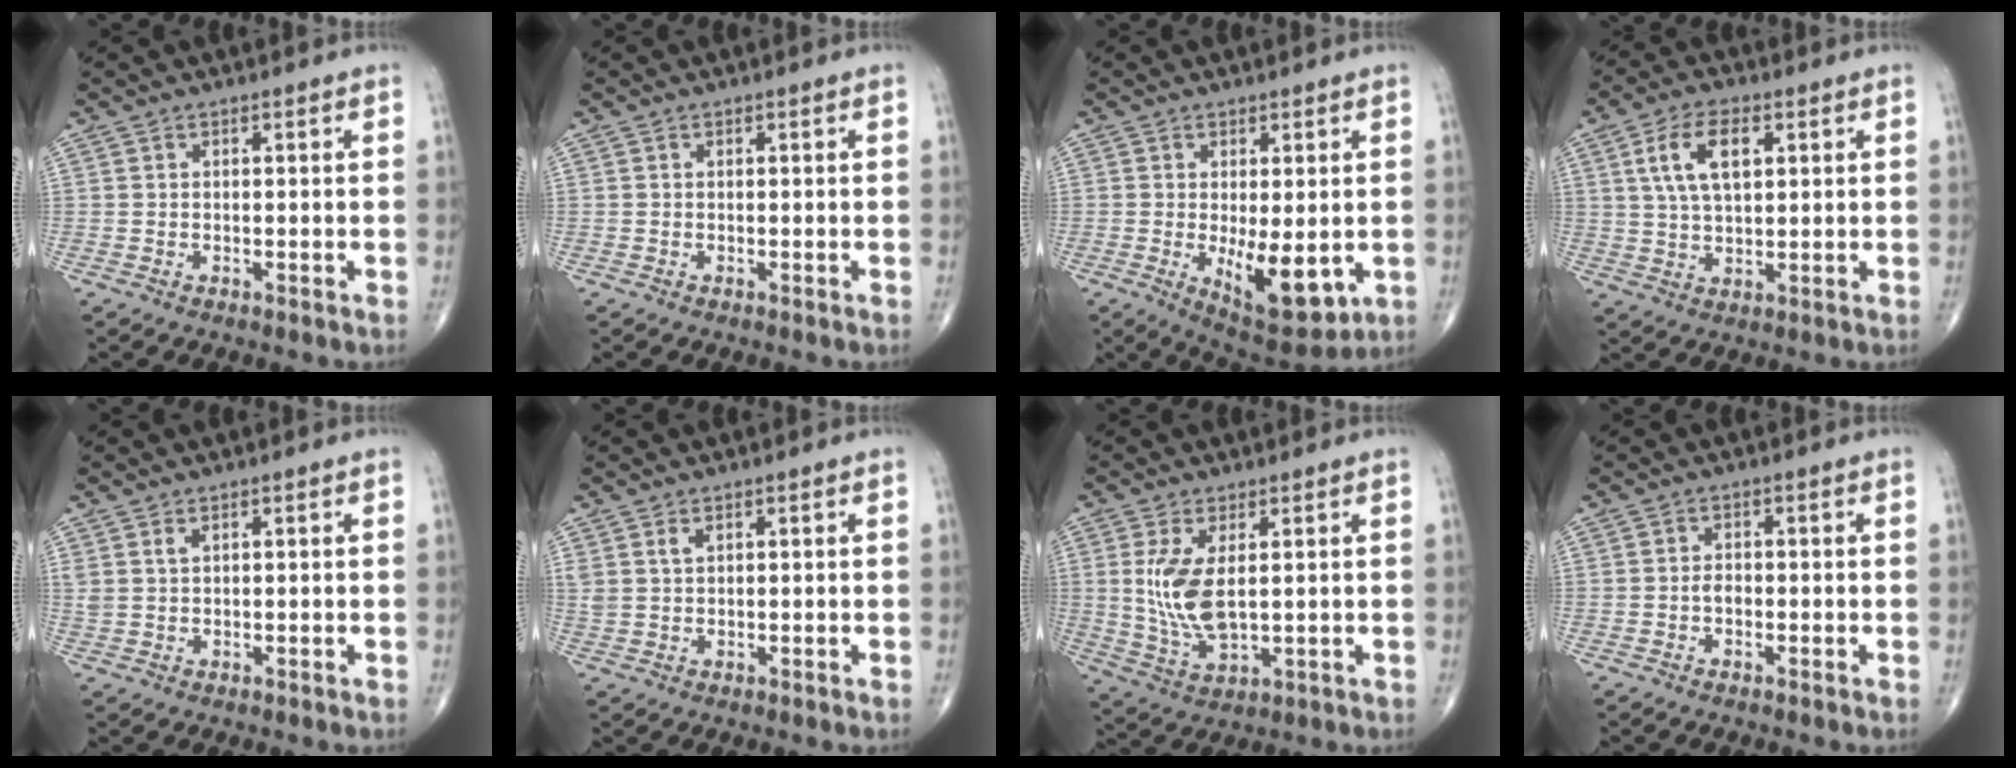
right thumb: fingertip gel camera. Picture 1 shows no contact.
{"total": 0.0}
{"total": 11.1, "force": [-2.0, 4.7, 9.9], "torque": [-0.130, -0.025, -0.015]}
{"total": 9.4, "force": [3.0, 4.7, 7.5], "torque": [-0.135, -0.002, 0.056]}
{"total": 1.9, "force": [1.1, 0.9, 1.2], "torque": [-0.029, 0.003, 0.030]}
{"total": 2.3, "force": [1.3, 1.2, 1.5], "torque": [-0.034, 0.002, 0.033]}
{"total": 9.5, "force": [1.5, 4.3, 8.3], "torque": [-0.172, -0.016, 0.042]}
{"total": 1.6, "force": [-0.5, 1.0, 1.2], "torque": [-0.015, 0.003, -0.011]}